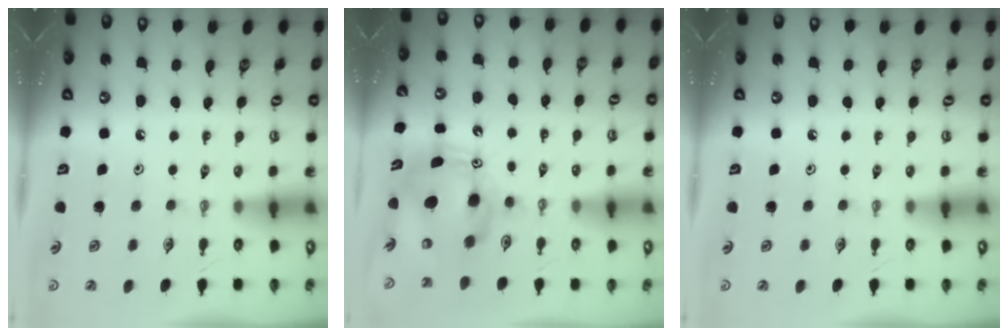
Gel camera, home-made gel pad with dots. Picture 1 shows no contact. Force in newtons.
{"total": 9.8, "press": 9.5, "slide": 2.1}
{"total": 0.0}